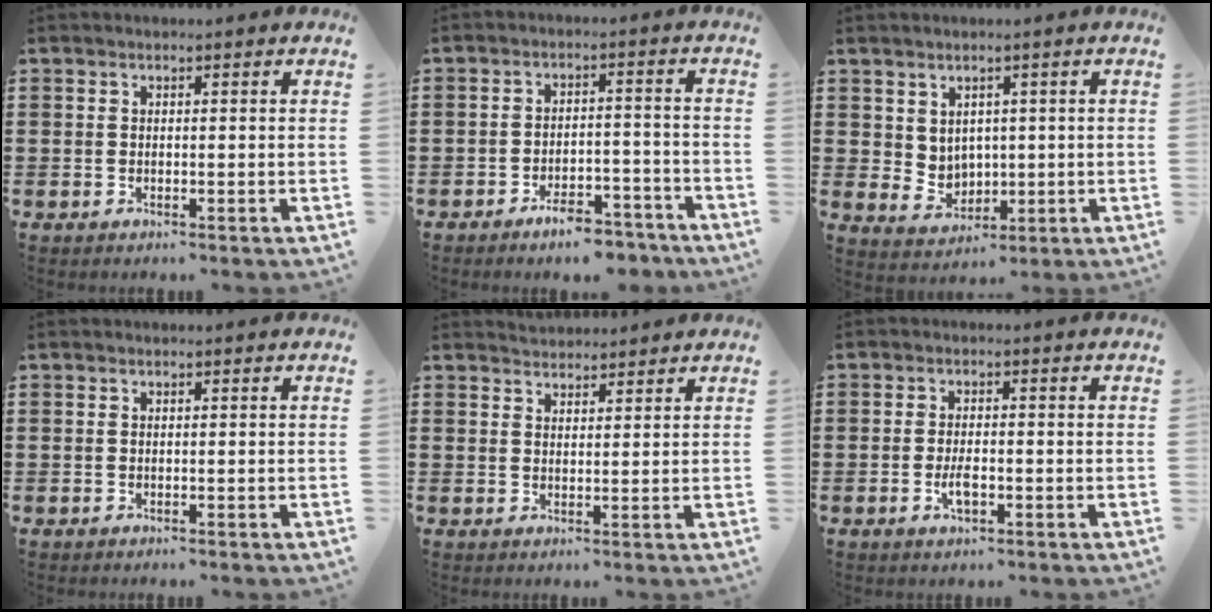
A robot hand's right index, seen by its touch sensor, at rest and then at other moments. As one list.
[{"total": 5.6, "force": [-5.1, 1.1, 2.1], "torque": [-0.030, 0.012, -0.094]}, {"total": 3.9, "force": [2.4, 3.0, 0.7], "torque": [-0.021, -0.006, 0.042]}, {"total": 0.0}, {"total": 1.9, "force": [1.9, 0.1, -0.5], "torque": [0.004, 0.001, 0.038]}, {"total": 3.1, "force": [-1.0, 1.2, 2.7], "torque": [-0.055, -0.001, -0.019]}]